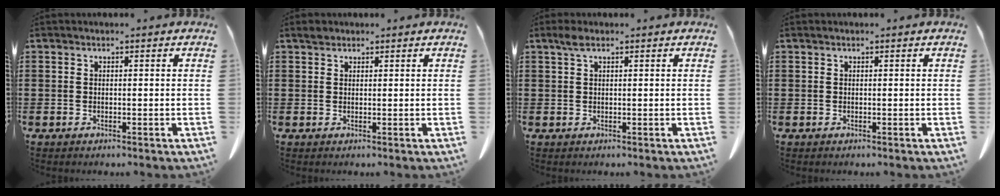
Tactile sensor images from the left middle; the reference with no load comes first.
{"total": 1.2, "force": [1.0, 0.6, 0.3], "torque": [-0.009, 0.004, 0.019]}
{"total": 1.8, "force": [0.9, 0.6, 1.4], "torque": [-0.032, 0.005, 0.015]}
{"total": 0.0}